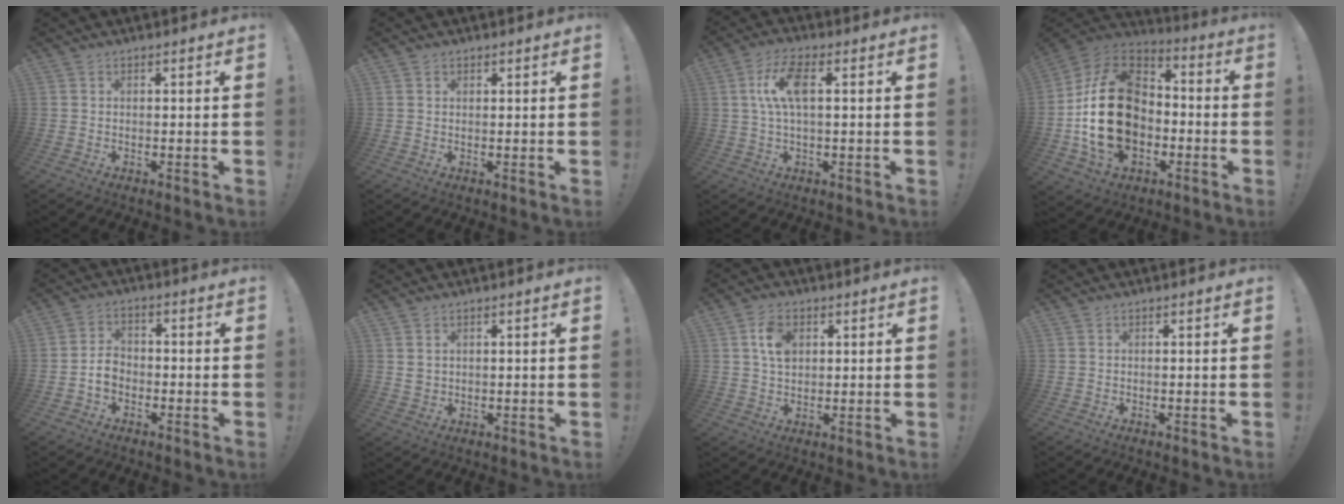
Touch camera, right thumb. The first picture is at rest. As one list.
[{"total": 1.1, "force": [0.8, 0.7, 0.1], "torque": [0.003, -0.002, 0.015]}, {"total": 9.5, "force": [1.5, 3.5, 8.7], "torque": [-0.168, 0.004, 0.026]}, {"total": 25.5, "force": [-2.4, 18.2, 17.7], "torque": [-0.328, 0.031, -0.027]}, {"total": 5.2, "force": [-2.1, 3.9, 2.7], "torque": [-0.036, 0.009, -0.040]}, {"total": 2.5, "force": [1.2, 2.0, 0.9], "torque": [-0.011, -0.002, 0.021]}, {"total": 7.4, "force": [2.3, 5.4, 4.5], "torque": [-0.068, 0.005, 0.044]}, {"total": 0.0}]